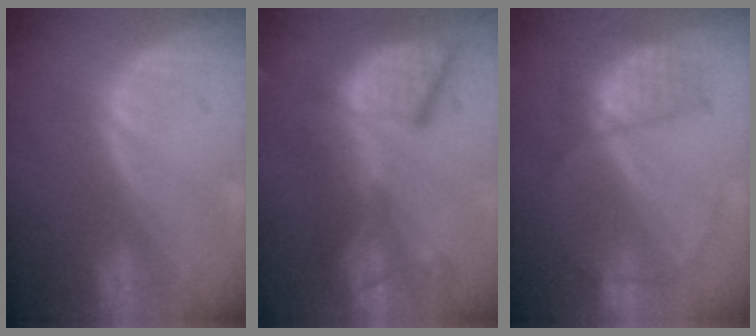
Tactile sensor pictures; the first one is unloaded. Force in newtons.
{"total": 12.1, "press": 11.1, "slide": 4.9}
{"total": 5.8, "press": 5.5, "slide": 2.1}